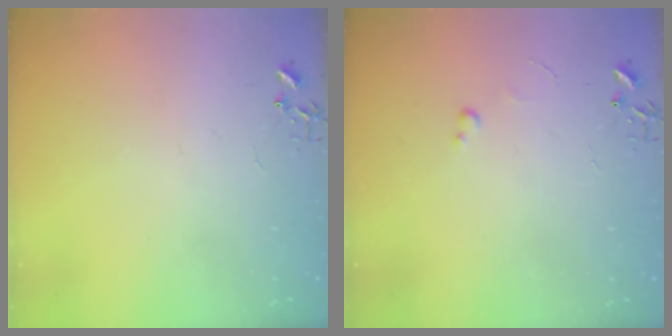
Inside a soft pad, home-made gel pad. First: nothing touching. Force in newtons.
{"total": 2.6, "press": 2.6, "slide": 0.4}